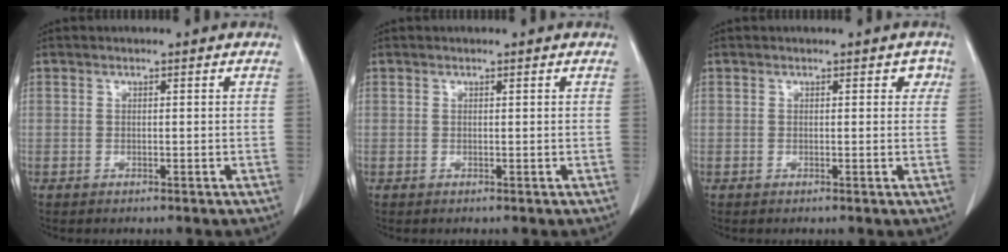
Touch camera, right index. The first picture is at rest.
{"total": 0.0}
{"total": 1.7, "force": [0.7, 1.2, 1.0], "torque": [-0.001, 0.007, 0.003]}